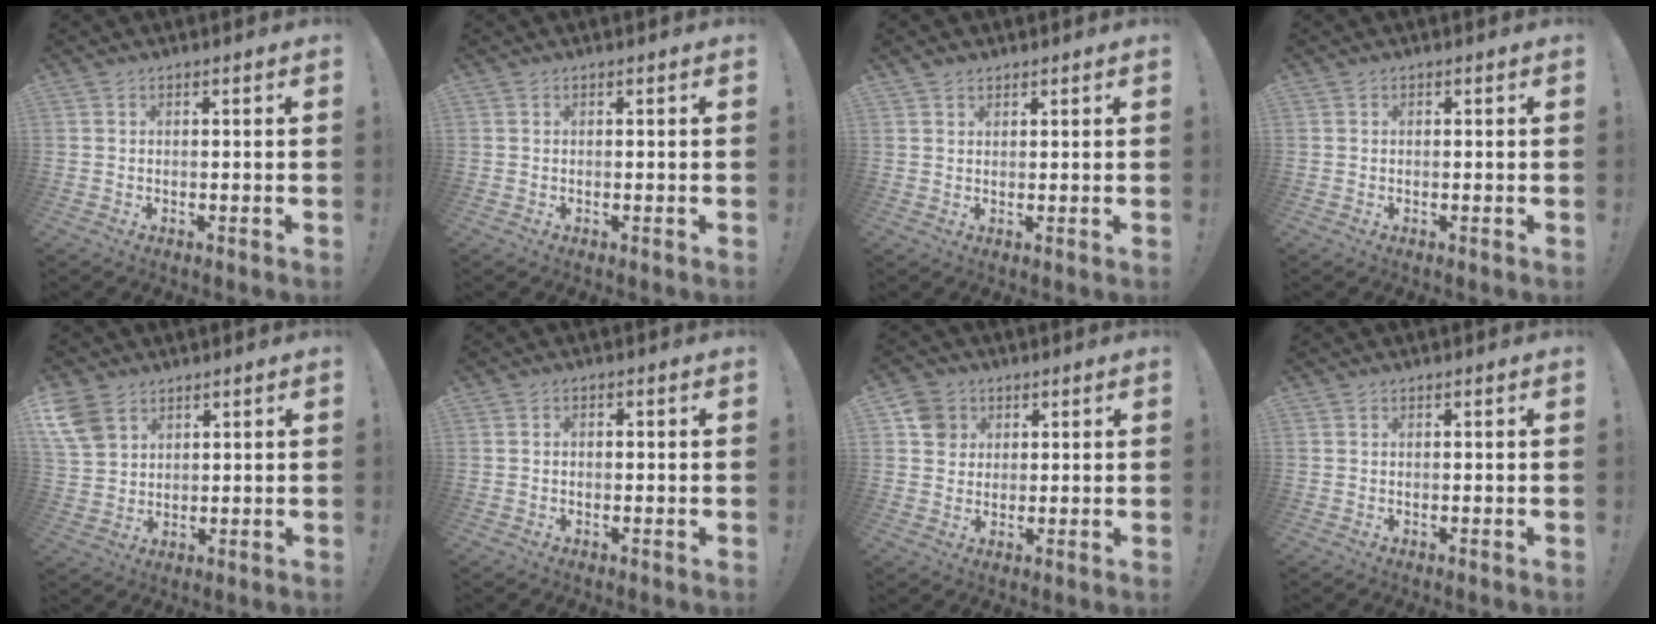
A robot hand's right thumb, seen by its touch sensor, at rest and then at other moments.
{"total": 0.0}
{"total": 1.8, "force": [1.4, 1.1, 0.4], "torque": [-0.008, -0.004, 0.027]}
{"total": 0.0}
{"total": 8.3, "force": [4.8, 5.7, 3.6], "torque": [-0.088, -0.019, 0.099]}
{"total": 1.1, "force": [-0.7, 0.6, 0.7], "torque": [-0.015, 0.006, -0.012]}
{"total": 6.6, "force": [2.7, 5.9, 1.6], "torque": [-0.017, -0.007, 0.053]}
{"total": 0.0}